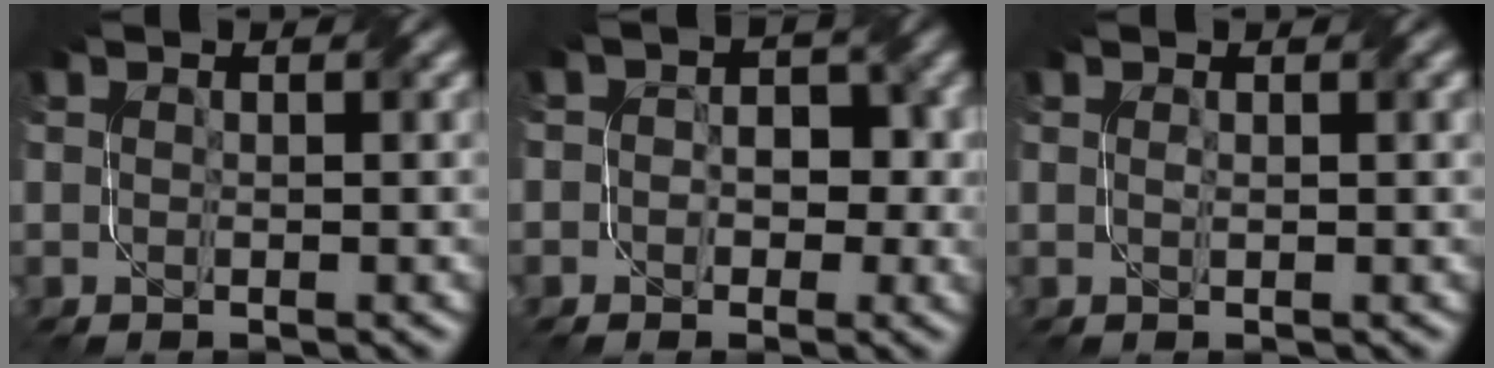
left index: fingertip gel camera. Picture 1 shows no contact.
{"total": 4.2, "force": [0.1, 3.2, 2.6], "torque": [-0.008, 0.006, -0.016]}
{"total": 0.7, "force": [0.3, 0.1, 0.6], "torque": [-0.011, 0.003, 0.005]}